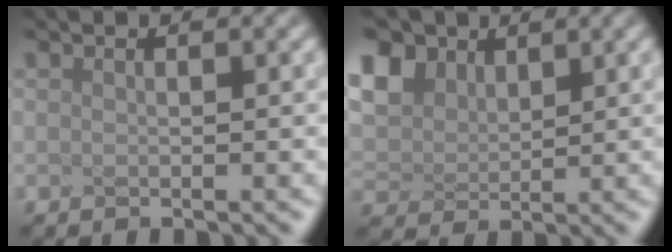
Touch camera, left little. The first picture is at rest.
{"total": 3.4, "force": [2.1, 2.3, 1.4], "torque": [-0.087, 0.008, 0.074]}